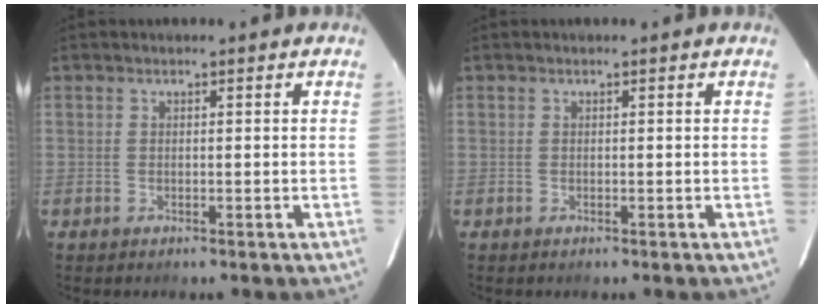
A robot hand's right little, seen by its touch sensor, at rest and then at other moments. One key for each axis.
{"total": 0.0}